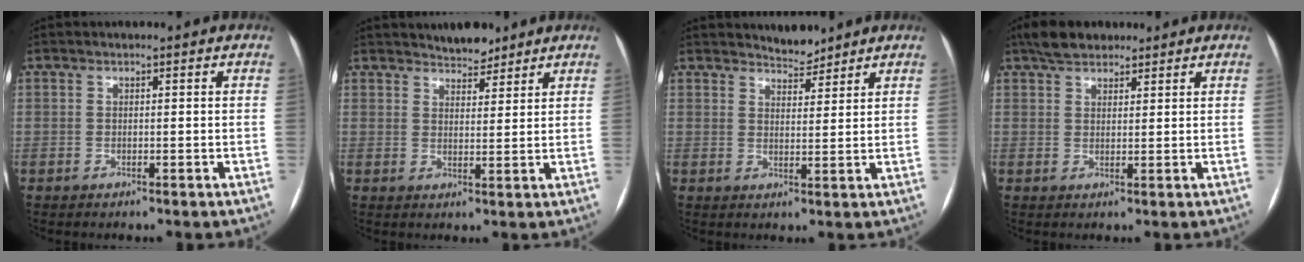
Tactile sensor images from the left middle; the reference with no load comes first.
{"total": 4.0, "force": [3.6, 1.4, 1.0], "torque": [-0.016, 0.000, 0.058]}
{"total": 3.2, "force": [3.1, 0.7, 0.1], "torque": [-0.001, -0.004, 0.051]}
{"total": 5.0, "force": [3.9, 2.4, 2.0], "torque": [-0.039, 0.018, 0.070]}